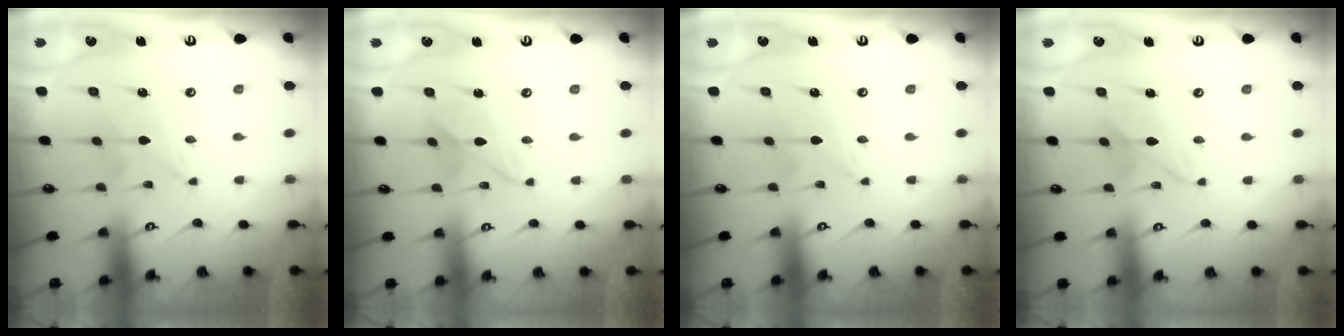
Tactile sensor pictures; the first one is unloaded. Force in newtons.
{"total": 4.5, "press": 4.5, "slide": 0.4}
{"total": 0.0}
{"total": 3.4, "press": 3.4, "slide": 0.3}